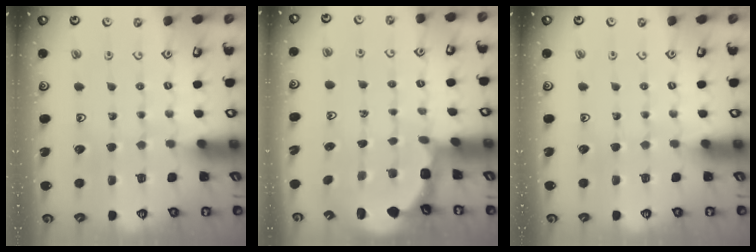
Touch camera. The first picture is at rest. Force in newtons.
{"total": 2.5, "press": 1.9, "slide": 1.6}
{"total": 0.0}